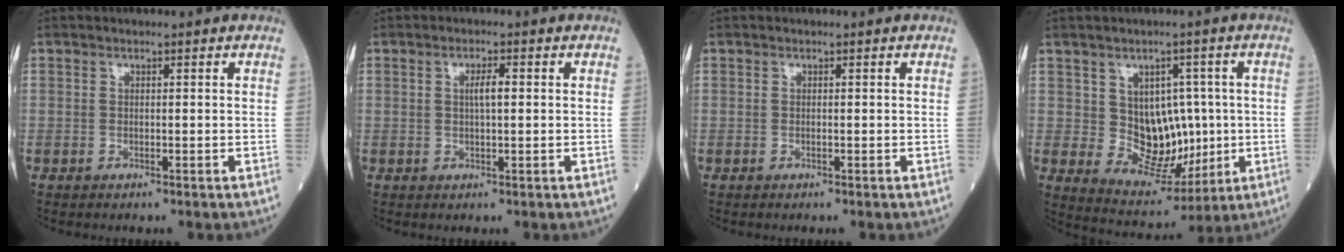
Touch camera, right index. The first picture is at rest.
{"total": 2.3, "force": [0.3, 0.4, 2.2], "torque": [-0.042, 0.003, 0.006]}
{"total": 0.0}
{"total": 9.2, "force": [0.7, 6.4, 6.6], "torque": [-0.099, 0.010, 0.031]}